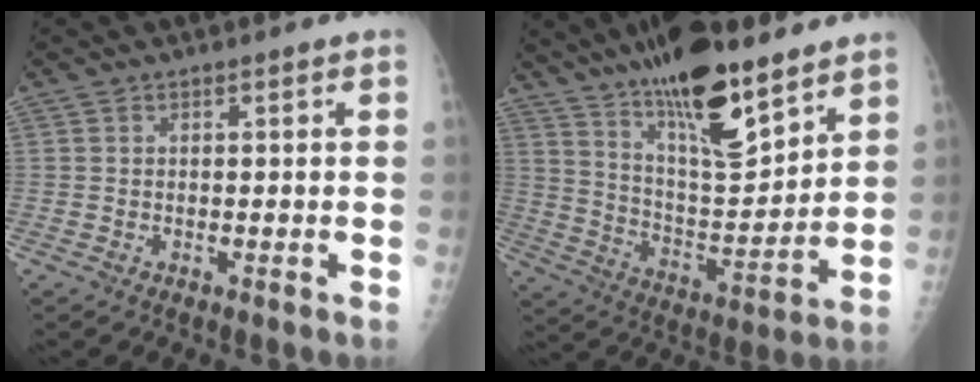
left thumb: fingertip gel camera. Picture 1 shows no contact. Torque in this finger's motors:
{"motor_torque": [2.60, 0.69, 1.42, -1.36, 0.48]}